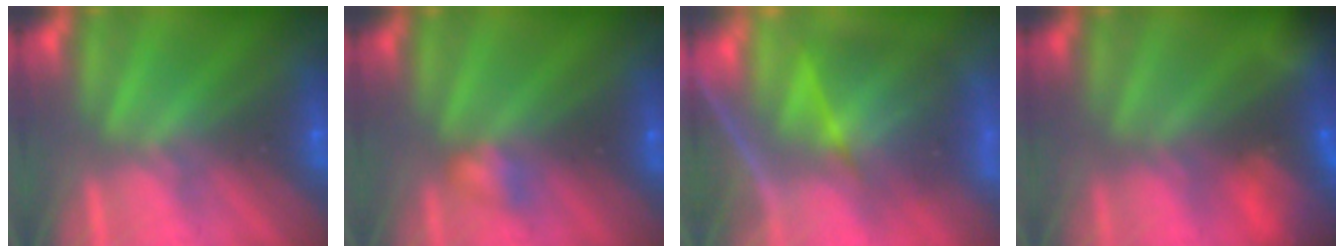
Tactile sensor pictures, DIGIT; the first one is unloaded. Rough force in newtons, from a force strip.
{"total": 2.1}
{"total": 9.3}
{"total": 9.0}